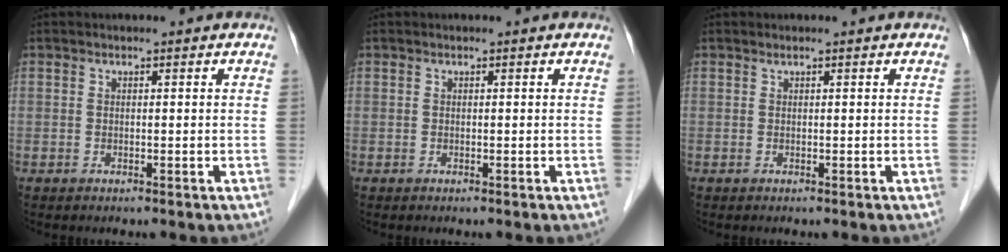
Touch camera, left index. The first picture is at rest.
{"total": 0.0}
{"total": 0.0}